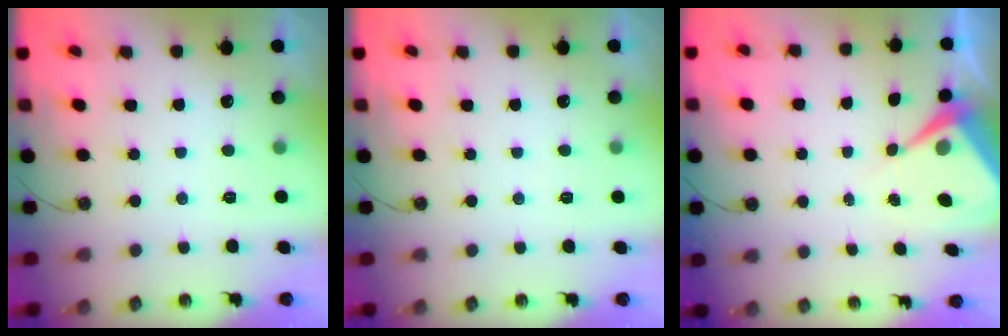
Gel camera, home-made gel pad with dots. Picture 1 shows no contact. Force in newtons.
{"total": 3.1, "press": 3.0, "slide": 0.5}
{"total": 6.6, "press": 6.5, "slide": 0.7}